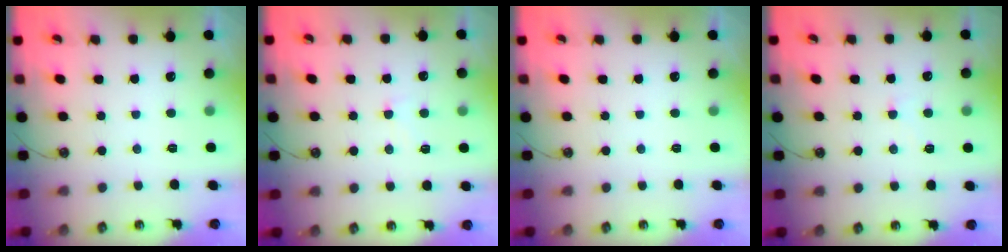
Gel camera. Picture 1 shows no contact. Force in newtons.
{"total": 0.8, "press": 0.1, "slide": 0.8}
{"total": 0.0}
{"total": 0.0}